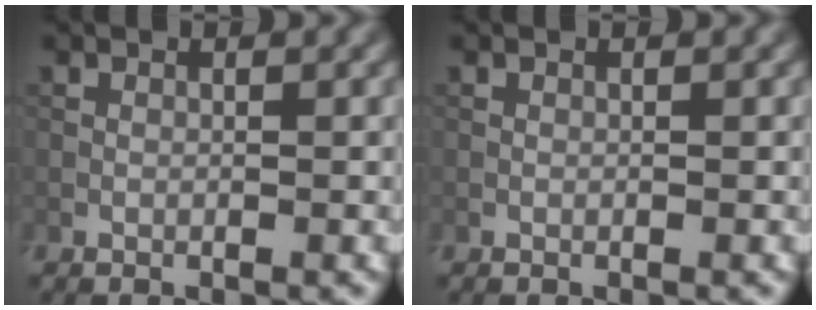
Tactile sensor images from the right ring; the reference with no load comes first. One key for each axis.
{"total": 0.0}